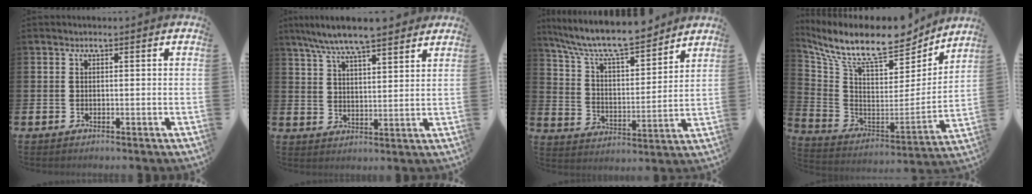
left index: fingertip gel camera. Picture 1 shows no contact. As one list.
[{"total": 7.5, "force": [7.0, 0.6, 2.6], "torque": [-0.077, -0.025, 0.129]}, {"total": 9.8, "force": [9.0, 1.6, 3.4], "torque": [-0.099, -0.062, 0.157]}, {"total": 11.7, "force": [10.0, 2.9, 5.5], "torque": [-0.145, -0.068, 0.171]}]